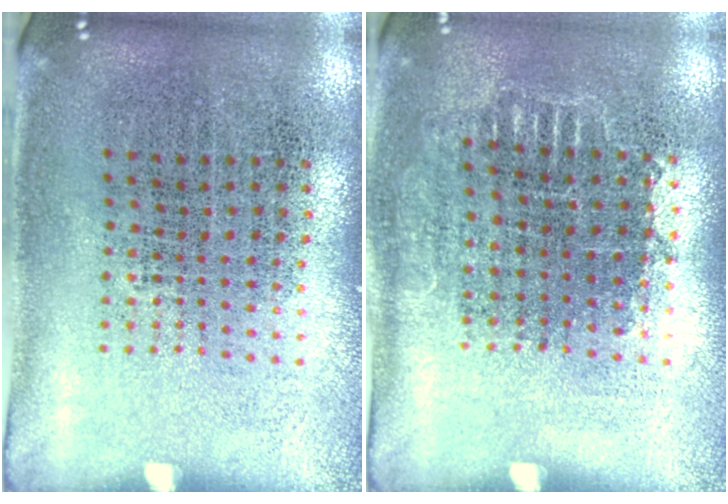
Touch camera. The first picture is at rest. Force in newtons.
{"total": 0.7, "press": 0.7, "slide": 0.1}